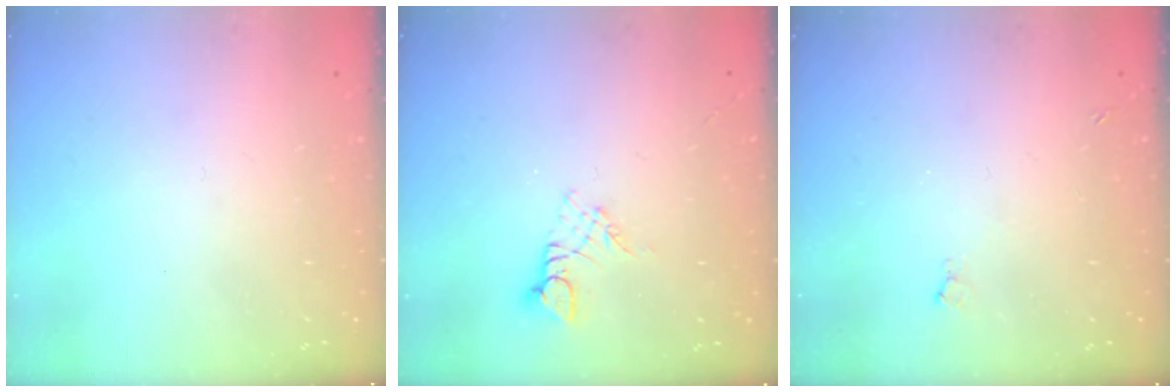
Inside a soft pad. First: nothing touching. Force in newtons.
{"total": 3.1, "press": 3.0, "slide": 0.3}
{"total": 2.5, "press": 2.4, "slide": 0.6}